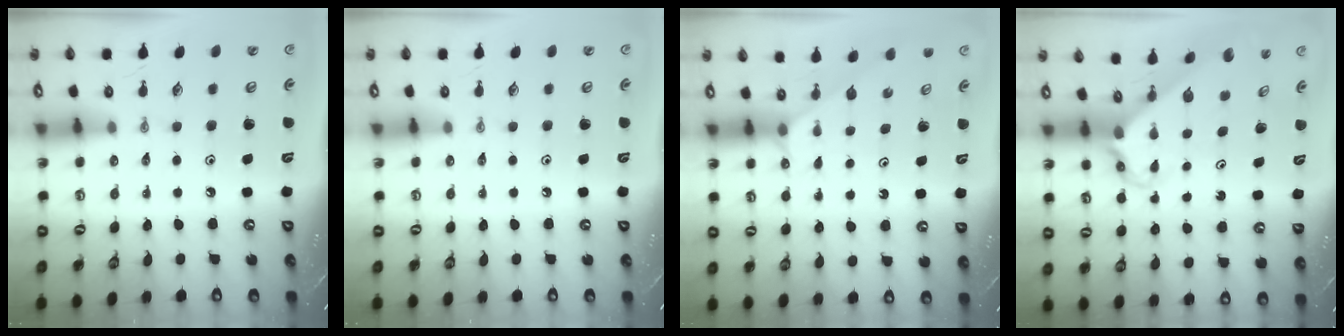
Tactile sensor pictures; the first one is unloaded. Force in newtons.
{"total": 0.0}
{"total": 1.7, "press": 1.7, "slide": 0.3}
{"total": 2.7, "press": 2.7, "slide": 0.2}